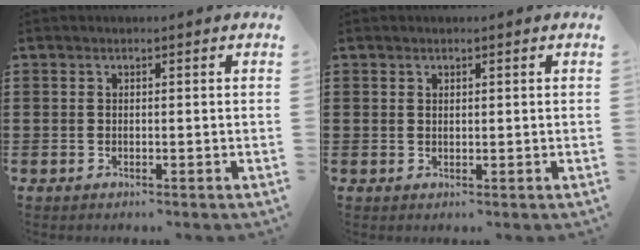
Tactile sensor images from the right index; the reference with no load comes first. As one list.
[{"total": 0.6, "force": [0.5, 0.4, 0.2], "torque": [-0.004, 0.003, 0.009]}]